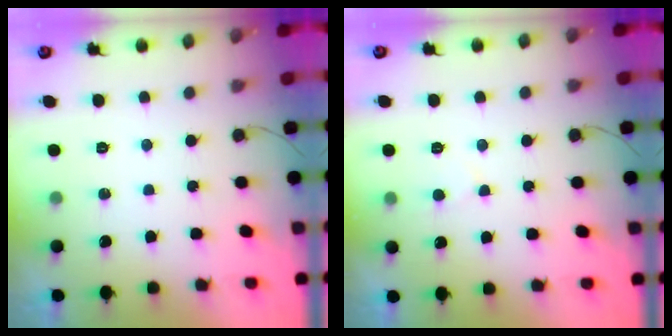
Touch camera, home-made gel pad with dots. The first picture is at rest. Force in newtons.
{"total": 2.6, "press": 2.5, "slide": 0.3}